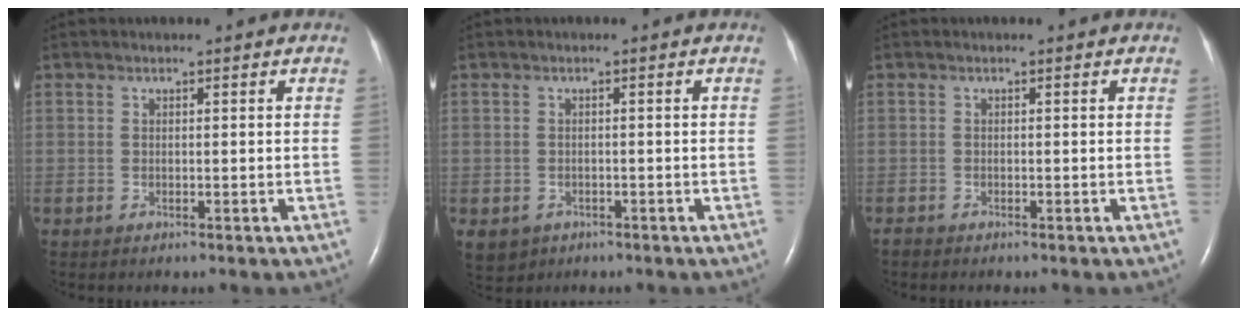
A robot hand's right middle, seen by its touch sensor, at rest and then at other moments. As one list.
[{"total": 4.1, "force": [-2.2, 3.3, 0.9], "torque": [-0.014, 0.002, -0.028]}, {"total": 0.6, "force": [-0.6, 0.1, 0.1], "torque": [-0.006, -0.001, -0.013]}]